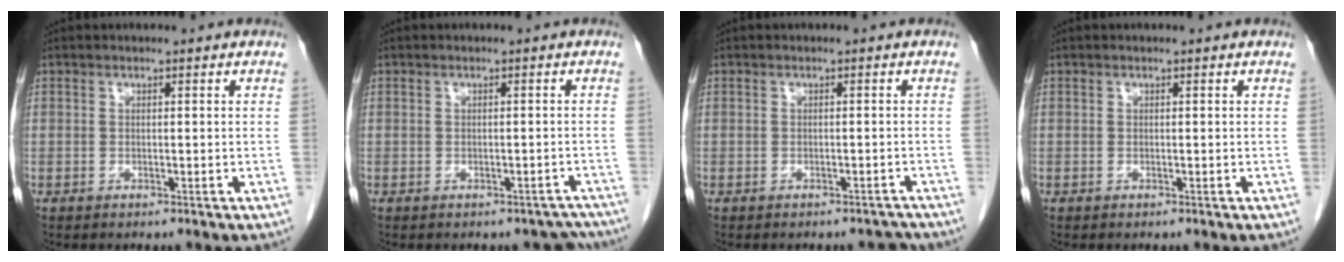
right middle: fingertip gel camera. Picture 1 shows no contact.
{"total": 3.8, "force": [-3.4, 1.8, 0.2], "torque": [0.013, 0.010, -0.031]}
{"total": 3.1, "force": [-3.0, 0.8, 0.1], "torque": [0.006, 0.000, -0.032]}
{"total": 0.0}